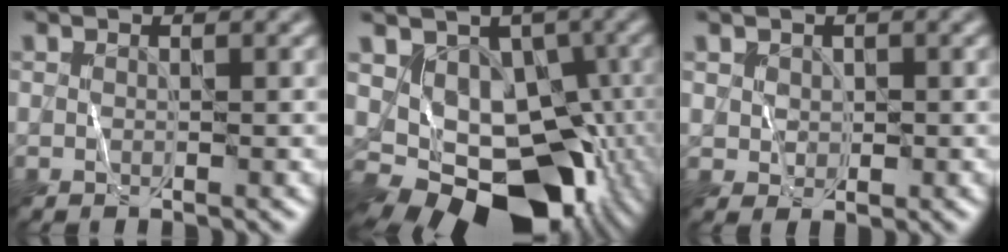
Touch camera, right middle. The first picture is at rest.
{"total": 11.8, "force": [-2.7, 8.2, 8.0], "torque": [-0.095, -0.028, -0.033]}
{"total": 1.5, "force": [0.6, 1.3, 0.4], "torque": [-0.013, -0.001, 0.018]}